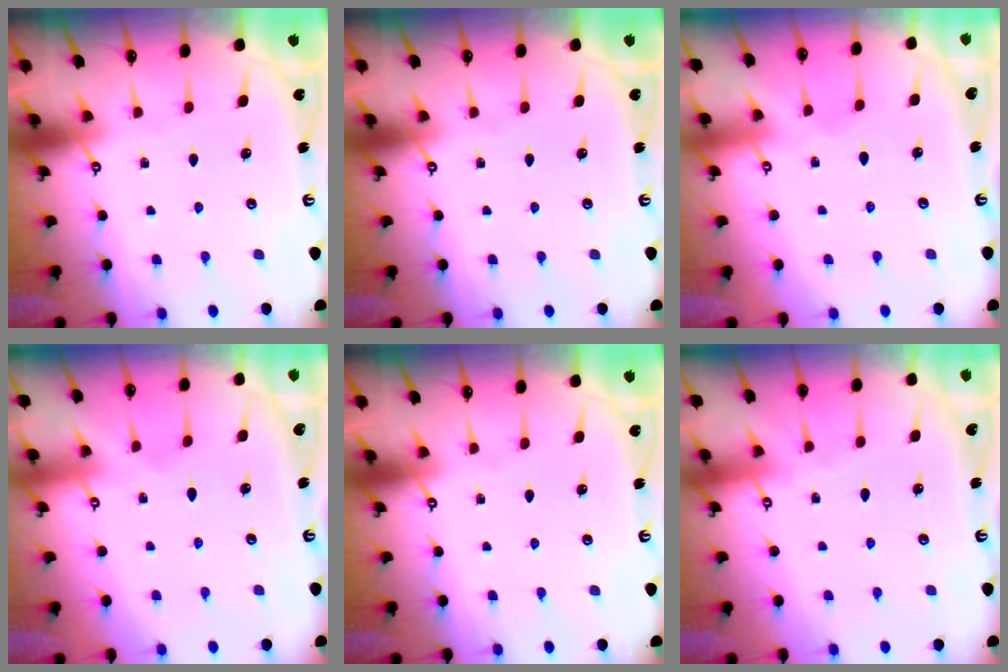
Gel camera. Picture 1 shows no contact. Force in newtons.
{"total": 0.0}
{"total": 2.4, "press": 2.4, "slide": 0.5}
{"total": 2.4, "press": 2.4, "slide": 0.5}
{"total": 0.0}
{"total": 1.6, "press": 1.6, "slide": 0.4}